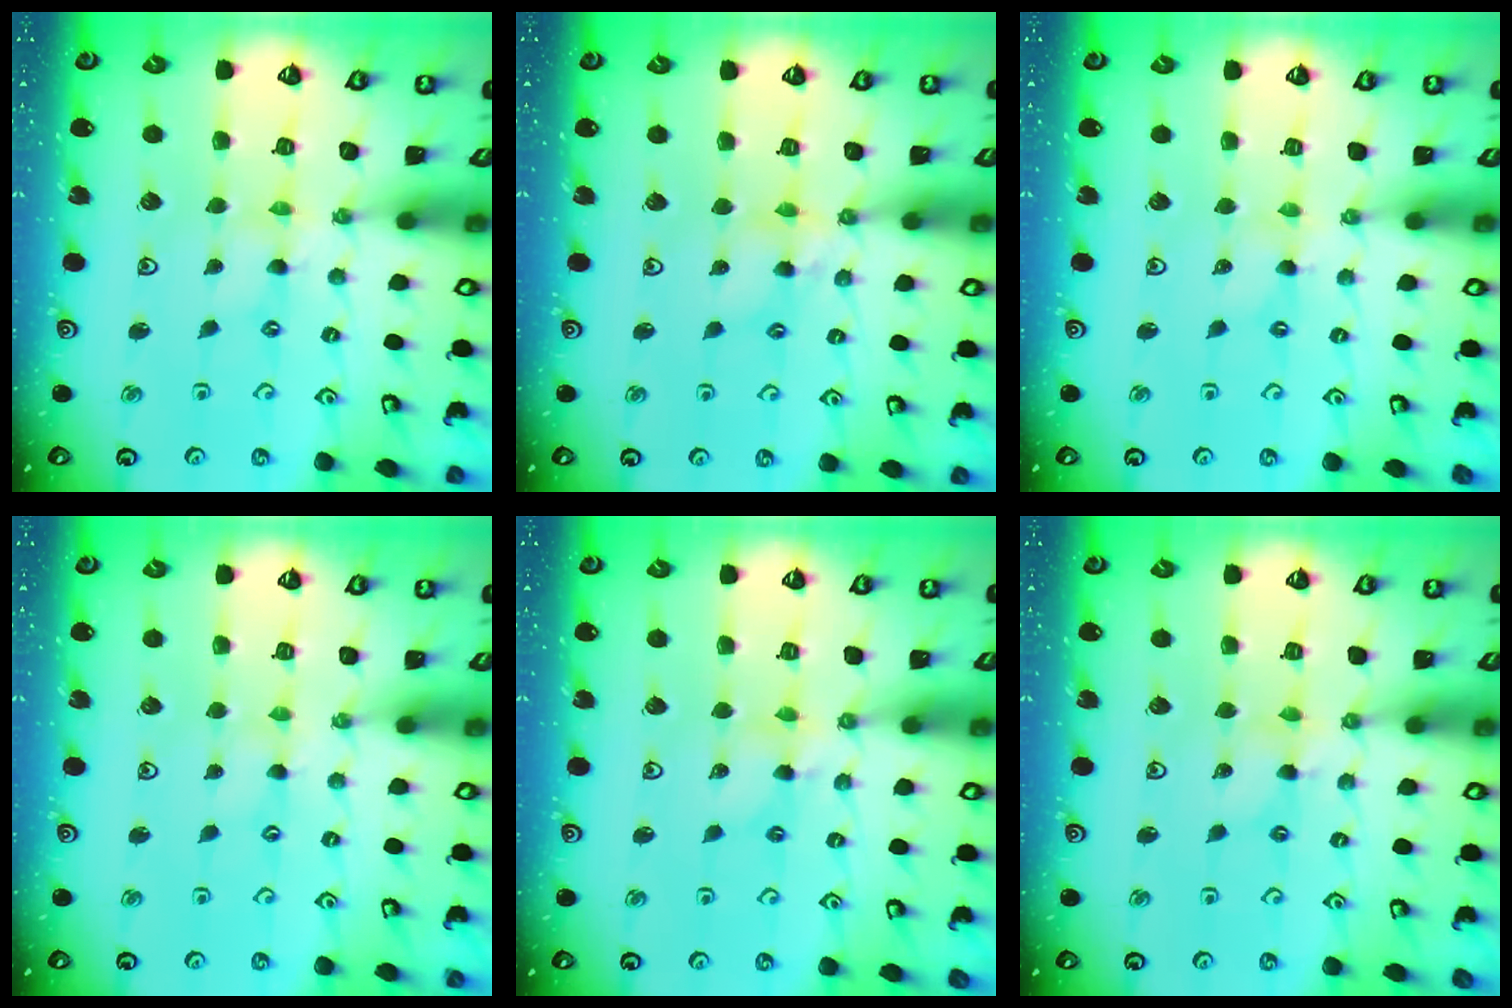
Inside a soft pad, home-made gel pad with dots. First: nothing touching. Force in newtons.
{"total": 6.5, "press": 6.5, "slide": 0.5}
{"total": 0.0}
{"total": 0.6, "press": 0.5, "slide": 0.2}
{"total": 2.7, "press": 2.7, "slide": 0.2}
{"total": 1.1, "press": 1.1, "slide": 0.1}